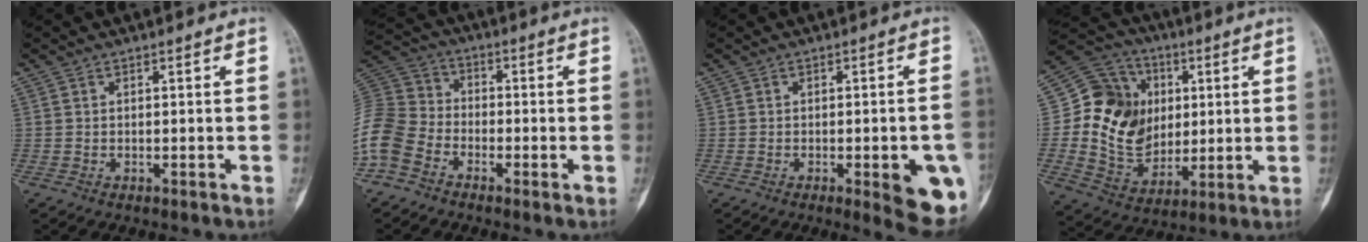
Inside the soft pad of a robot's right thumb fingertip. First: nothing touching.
{"total": 12.3, "force": [-5.9, 9.2, 5.5], "torque": [-0.117, 0.041, -0.130]}
{"total": 10.6, "force": [-3.3, 2.9, 9.7], "torque": [-0.101, -0.003, -0.031]}
{"total": 18.4, "force": [2.4, 14.9, 10.6], "torque": [-0.144, 0.000, 0.051]}